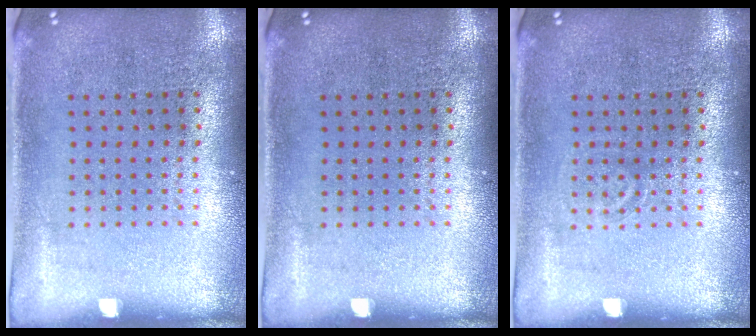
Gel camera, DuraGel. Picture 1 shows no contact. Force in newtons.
{"total": 0.0}
{"total": 0.8, "press": 0.7, "slide": 0.2}